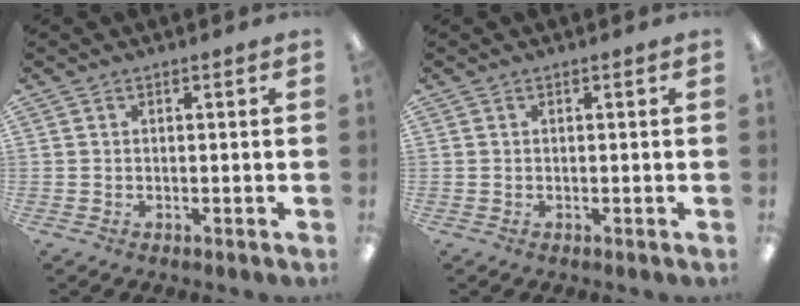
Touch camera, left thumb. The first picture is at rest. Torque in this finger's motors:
{"motor_torque": [-0.04, -0.03, -0.04, 0.04, 0.00]}